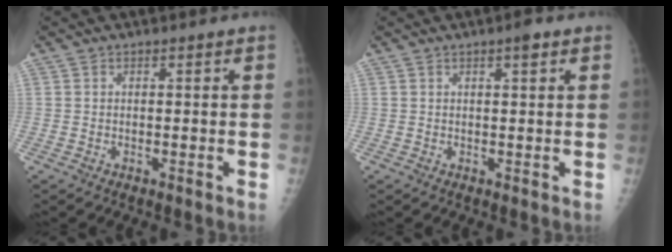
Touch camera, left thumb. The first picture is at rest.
{"total": 2.0, "force": [1.1, 0.5, 1.6], "torque": [-0.021, -0.001, 0.013]}